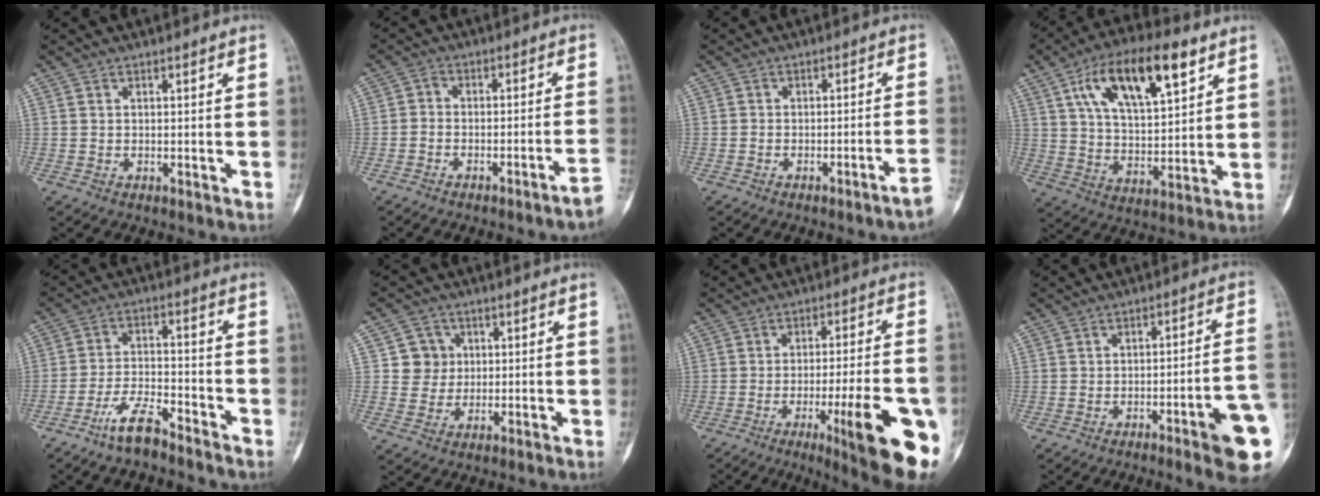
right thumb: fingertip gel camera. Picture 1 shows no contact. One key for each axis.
{"total": 5.0, "fx": -3.5, "fy": 0.3, "fz": 3.5, "tx": -0.048, "ty": 0.049, "tz": -0.053}
{"total": 3.6, "fx": -2.5, "fy": -0.5, "fz": 2.5, "tx": -0.030, "ty": 0.027, "tz": -0.037}
{"total": 18.5, "fx": 8.7, "fy": 7.8, "fz": 14.3, "tx": -0.211, "ty": -0.015, "tz": 0.152}
{"total": 7.3, "fx": -5.7, "fy": 2.1, "fz": 4.0, "tx": -0.078, "ty": 0.035, "tz": -0.110}
{"total": 5.7, "fx": 1.0, "fy": 5.5, "fz": 0.9, "tx": 0.024, "ty": 0.005, "tz": 0.014}
{"total": 19.0, "fx": -7.0, "fy": 3.2, "fz": 17.4, "tx": -0.190, "ty": 0.005, "tz": -0.089}
{"total": 13.1, "fx": -4.9, "fy": 1.6, "fz": 12.1, "tx": -0.122, "ty": 0.025, "tz": -0.062}